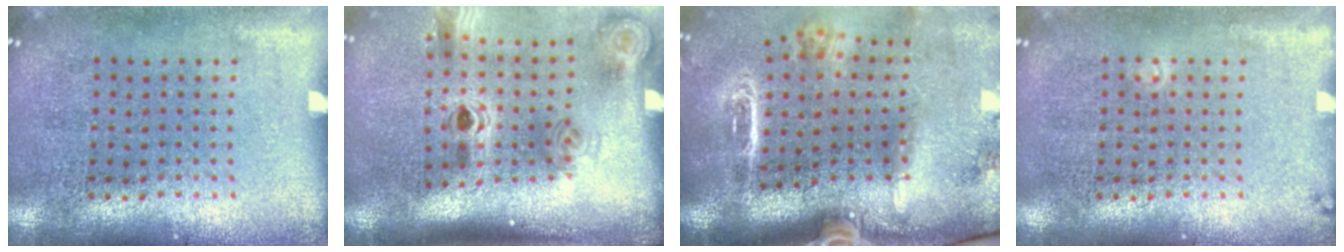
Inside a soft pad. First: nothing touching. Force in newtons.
{"total": 2.0, "press": 1.3, "slide": 1.5}
{"total": 2.8, "press": 2.0, "slide": 2.0}
{"total": 0.7, "press": 0.7, "slide": 0.1}